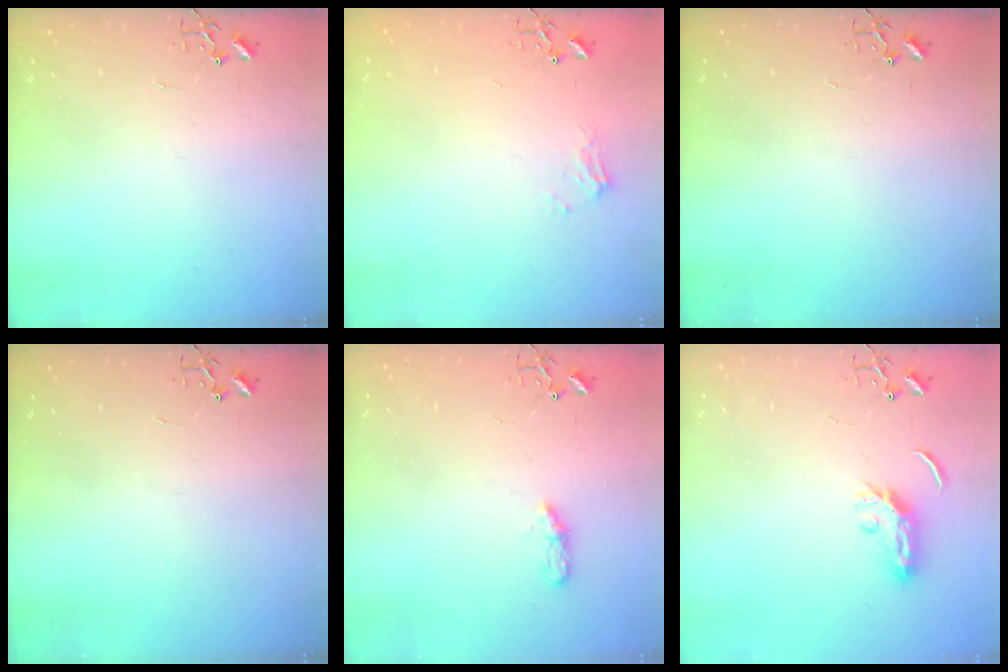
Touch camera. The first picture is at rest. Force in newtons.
{"total": 7.2, "press": 7.2, "slide": 0.8}
{"total": 0.0}
{"total": 0.0}
{"total": 4.9, "press": 4.8, "slide": 0.6}
{"total": 5.6, "press": 5.6, "slide": 0.5}